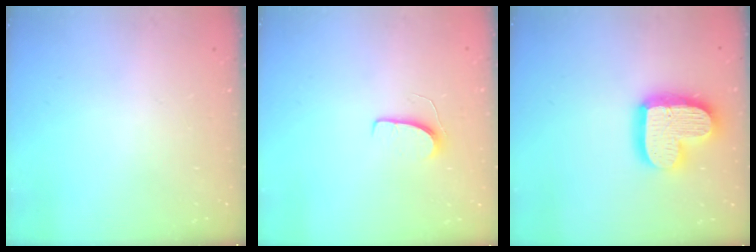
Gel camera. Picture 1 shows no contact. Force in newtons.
{"total": 5.8, "press": 5.7, "slide": 0.4}
{"total": 17.8, "press": 17.8, "slide": 1.3}